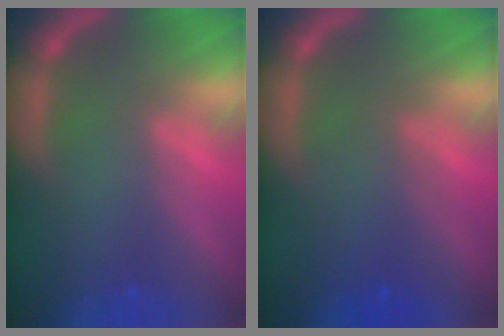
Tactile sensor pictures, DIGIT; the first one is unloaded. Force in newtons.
{"total": 3.6}